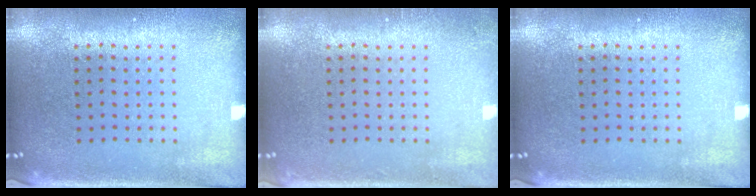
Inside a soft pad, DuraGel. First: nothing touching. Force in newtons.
{"total": 0.9, "press": 0.9, "slide": 0.2}
{"total": 0.0}